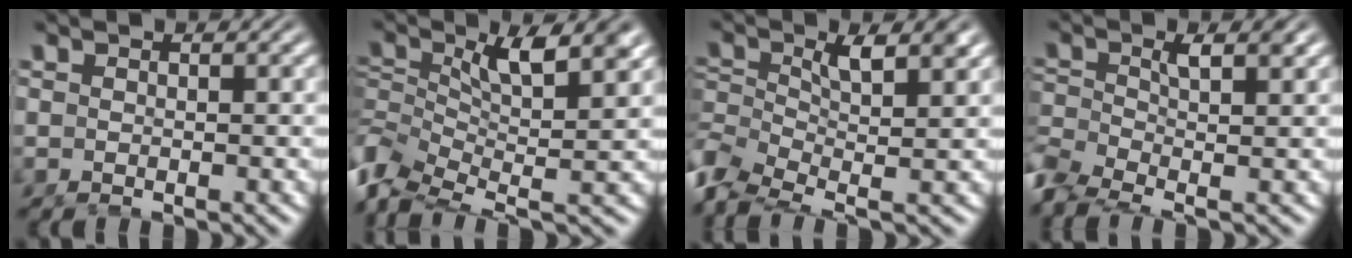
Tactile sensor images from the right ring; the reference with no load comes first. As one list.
[{"total": 5.8, "force": [-1.6, 3.3, 4.5], "torque": [-0.123, -0.046, -0.009]}, {"total": 4.4, "force": [-1.8, 2.4, 3.3], "torque": [-0.092, -0.039, -0.015]}, {"total": 3.6, "force": [-1.8, 1.9, 2.5], "torque": [-0.062, -0.024, -0.025]}]